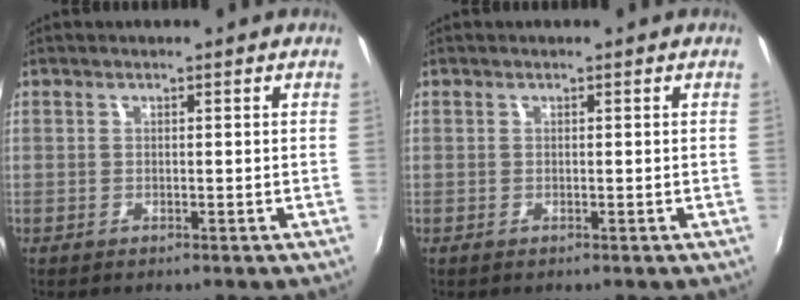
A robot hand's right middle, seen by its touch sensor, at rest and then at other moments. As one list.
[{"total": 0.0}]